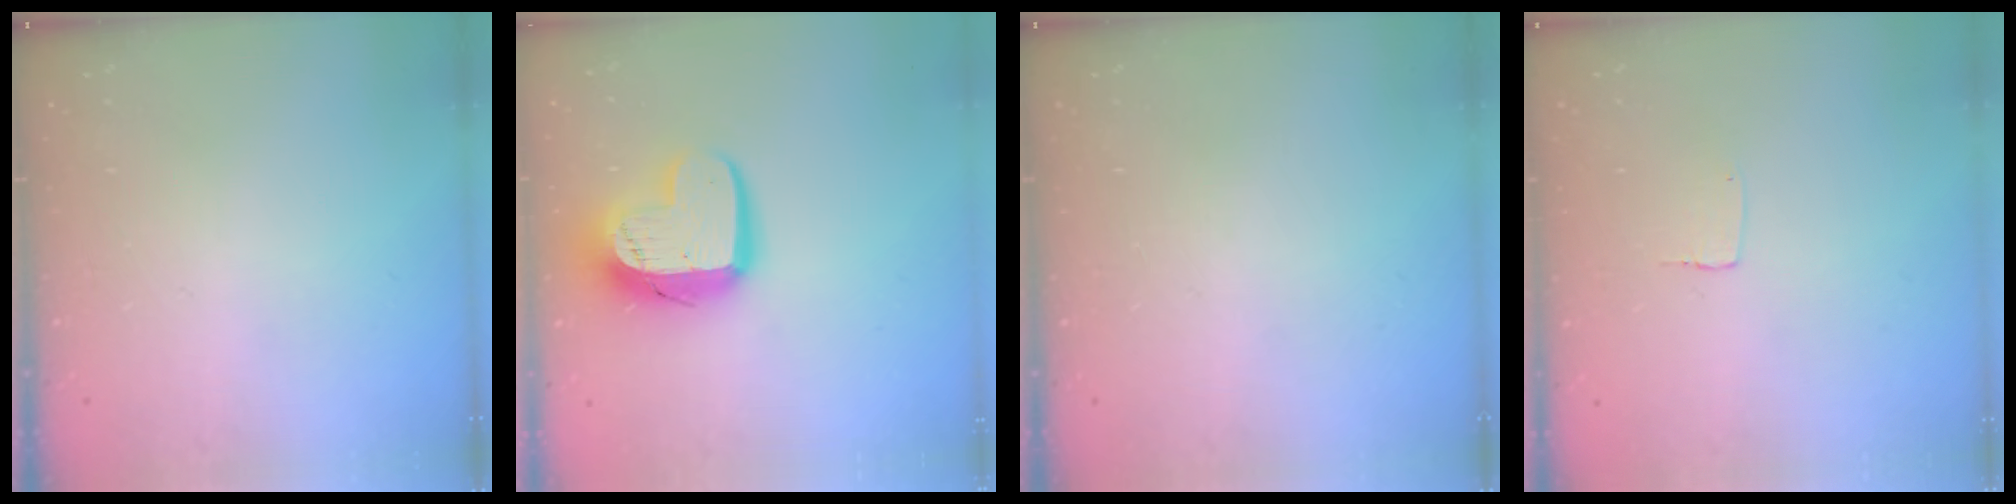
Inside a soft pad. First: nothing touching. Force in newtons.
{"total": 14.4, "press": 14.3, "slide": 1.4}
{"total": 0.0}
{"total": 3.3, "press": 3.3, "slide": 0.1}